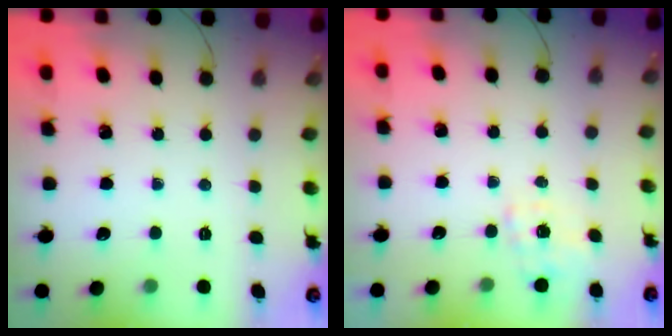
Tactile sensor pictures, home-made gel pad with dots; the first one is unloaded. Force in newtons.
{"total": 2.3, "press": 2.1, "slide": 1.0}